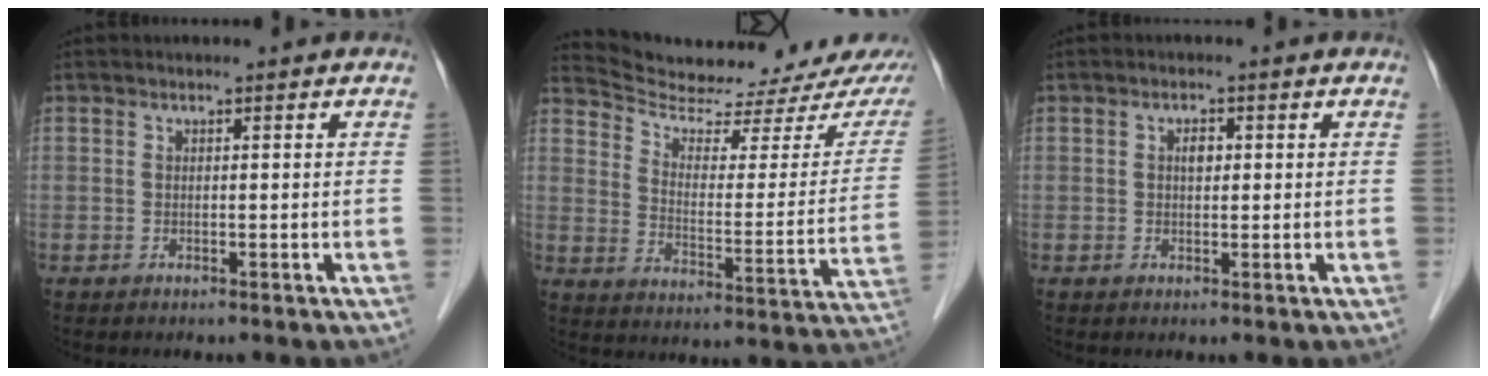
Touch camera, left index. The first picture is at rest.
{"total": 17.8, "force": [16.6, 2.3, 6.0], "torque": [-0.079, -0.044, 0.225]}
{"total": 1.7, "force": [0.3, 1.0, 1.4], "torque": [-0.024, 0.003, 0.005]}